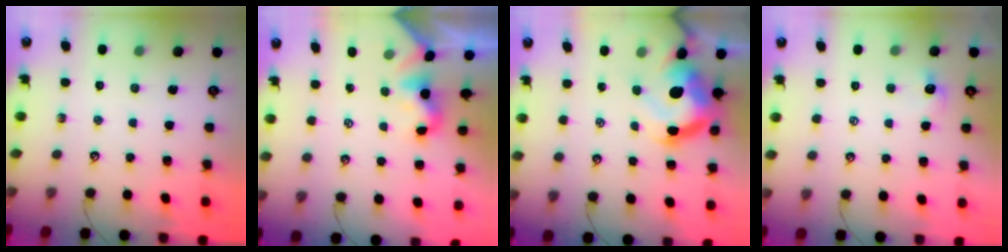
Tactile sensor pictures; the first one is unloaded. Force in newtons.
{"total": 2.0, "press": 1.9, "slide": 0.5}
{"total": 13.5, "press": 13.4, "slide": 1.9}
{"total": 1.3, "press": 1.1, "slide": 0.6}